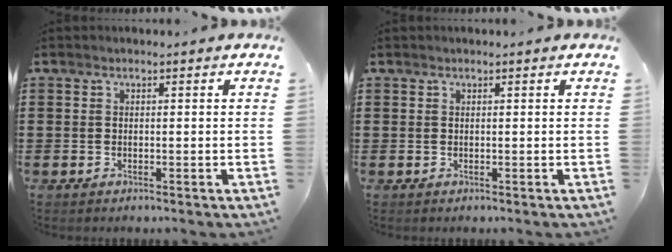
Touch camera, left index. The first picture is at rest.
{"total": 0.0}